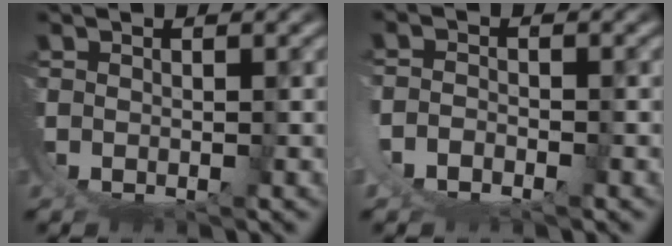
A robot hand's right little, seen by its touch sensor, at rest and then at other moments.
{"total": 1.4, "force": [-0.9, 0.5, 0.9], "torque": [-0.020, -0.001, -0.019]}